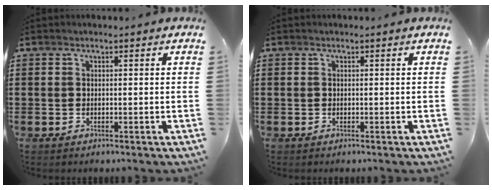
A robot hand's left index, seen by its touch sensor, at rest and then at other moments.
{"total": 0.0}